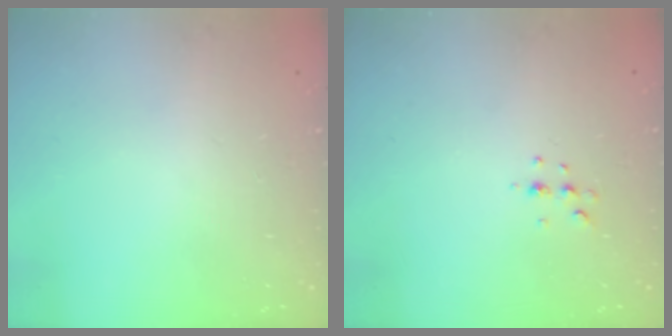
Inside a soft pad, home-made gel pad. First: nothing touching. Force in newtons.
{"total": 4.4, "press": 4.0, "slide": 1.8}